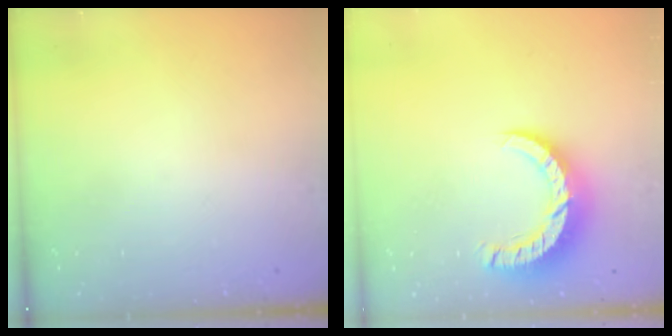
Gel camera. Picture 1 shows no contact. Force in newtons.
{"total": 8.9, "press": 8.9, "slide": 0.9}